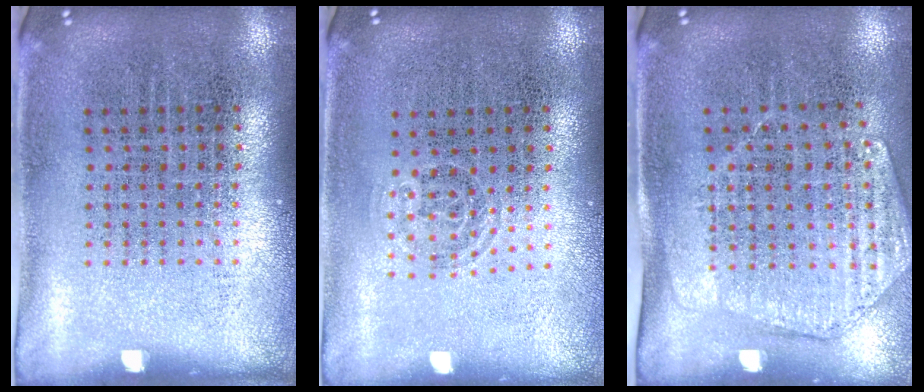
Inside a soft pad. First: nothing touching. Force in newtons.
{"total": 0.7, "press": 0.5, "slide": 0.5}
{"total": 1.6, "press": 1.4, "slide": 0.8}